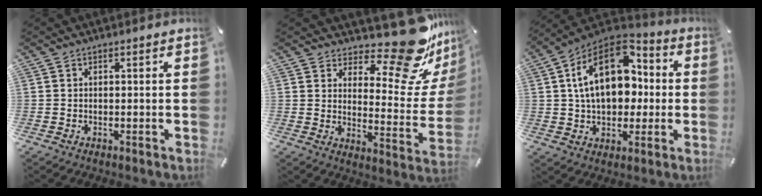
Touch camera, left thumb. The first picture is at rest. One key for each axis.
{"total": 18.4, "fx": 14.4, "fy": 6.0, "fz": 9.9, "tx": -0.120, "ty": -0.130, "tz": 0.234}
{"total": 19.4, "fx": 3.6, "fy": 13.1, "fz": 13.9, "tx": -0.254, "ty": -0.007, "tz": 0.062}